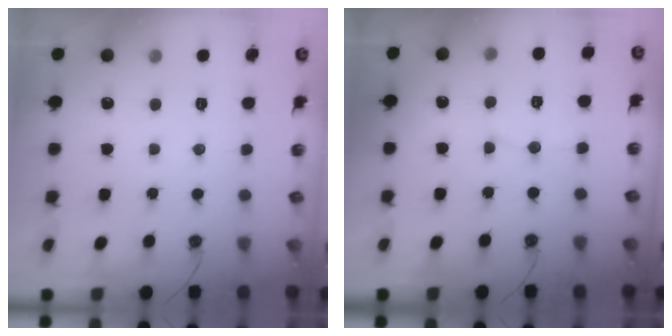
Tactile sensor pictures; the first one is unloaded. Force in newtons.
{"total": 4.1, "press": 4.1, "slide": 0.5}